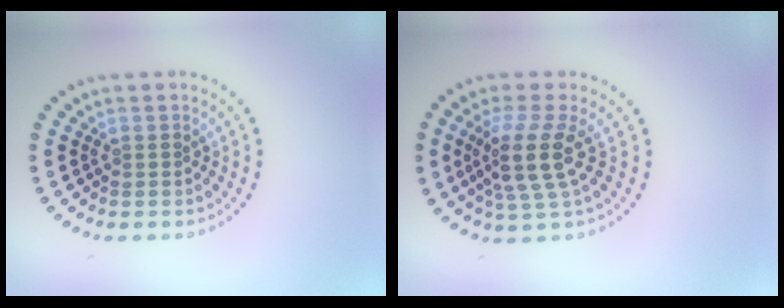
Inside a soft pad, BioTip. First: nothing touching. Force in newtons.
{"total": 4.2, "press": 3.3, "slide": 2.6}